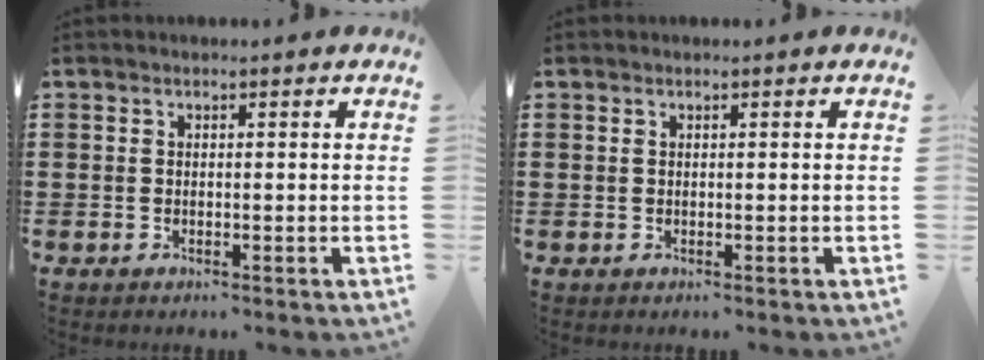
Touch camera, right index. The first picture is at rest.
{"total": 0.0}